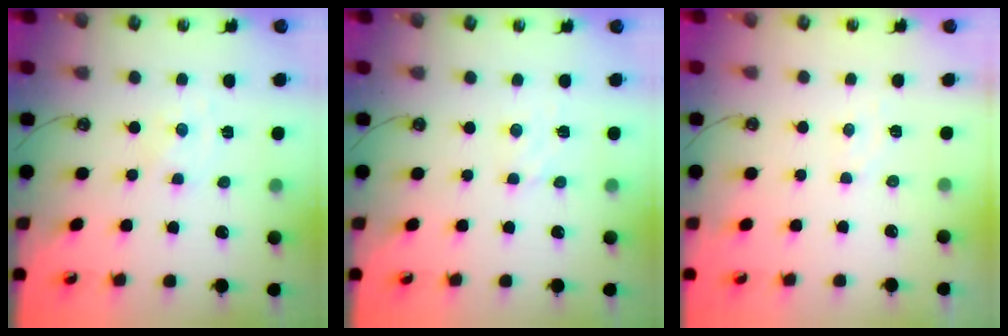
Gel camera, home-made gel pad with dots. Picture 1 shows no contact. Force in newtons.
{"total": 3.6, "press": 3.6, "slide": 0.2}
{"total": 5.8, "press": 5.8, "slide": 0.8}